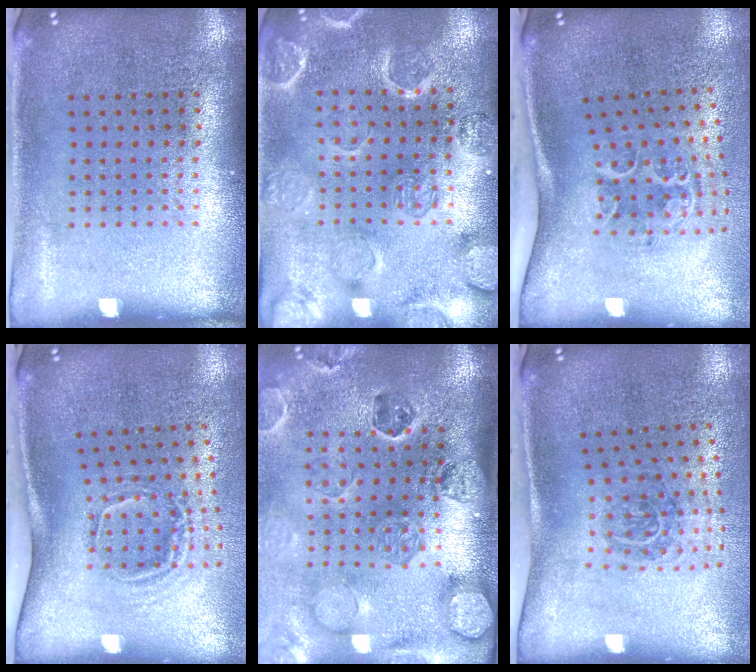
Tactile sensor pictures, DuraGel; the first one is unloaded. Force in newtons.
{"total": 2.7, "press": 2.7, "slide": 0.1}
{"total": 2.0, "press": 1.4, "slide": 1.4}
{"total": 2.1, "press": 1.3, "slide": 1.6}
{"total": 2.8, "press": 2.7, "slide": 0.7}
{"total": 2.0, "press": 1.2, "slide": 1.6}